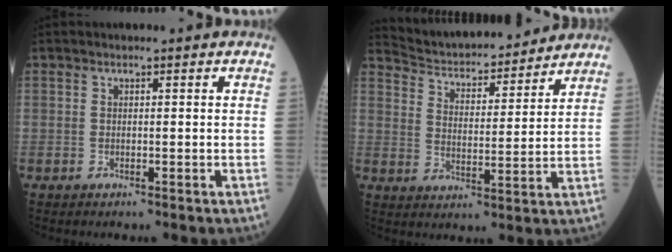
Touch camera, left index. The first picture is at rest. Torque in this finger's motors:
{"motor_torque": [-0.01, -0.35, 0.18, 0.02]}